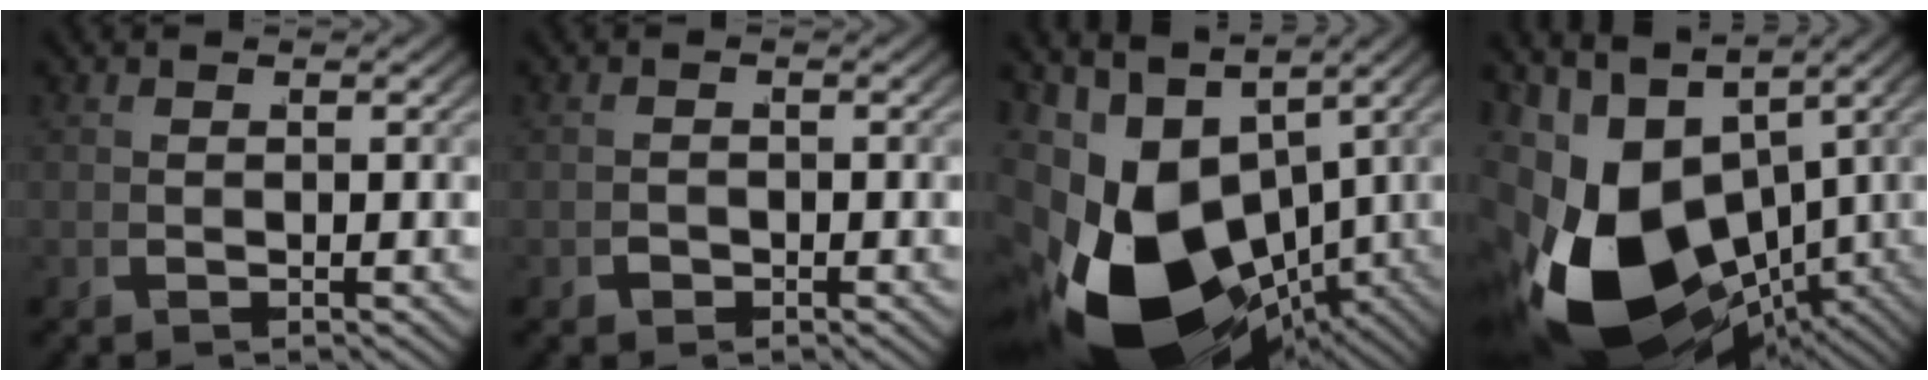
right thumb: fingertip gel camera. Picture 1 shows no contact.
{"total": 0.6, "force": [-0.5, 0.3, 0.0], "torque": [0.001, -0.001, -0.011]}
{"total": 17.5, "force": [-4.7, 11.2, 12.6], "torque": [-0.241, -0.059, -0.043]}
{"total": 17.8, "force": [-4.3, 11.2, 13.1], "torque": [-0.251, -0.057, -0.040]}